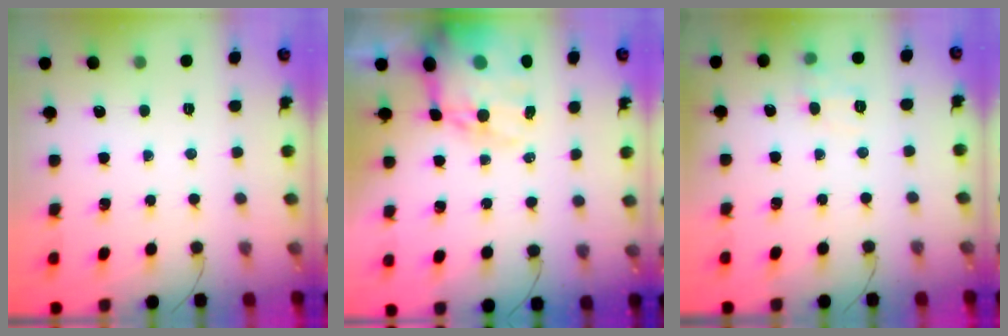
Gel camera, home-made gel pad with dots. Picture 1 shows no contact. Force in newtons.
{"total": 17.5, "press": 17.0, "slide": 4.2}
{"total": 7.8, "press": 7.6, "slide": 1.7}